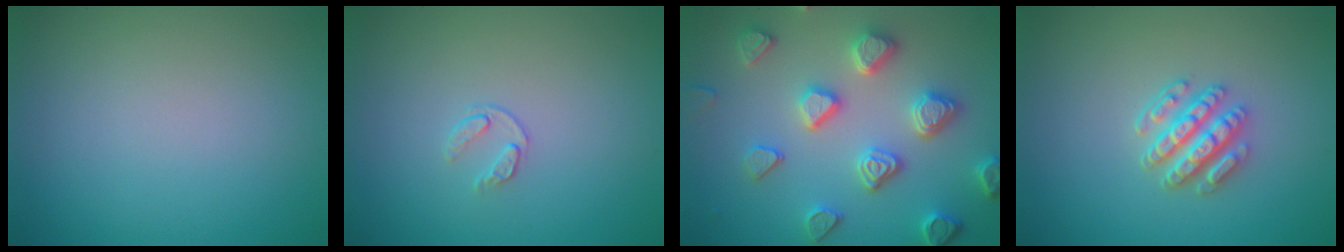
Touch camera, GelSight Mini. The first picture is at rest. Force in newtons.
{"total": 0.9, "press": 0.5, "slide": 0.8}
{"total": 4.9, "press": 4.7, "slide": 1.3}
{"total": 3.8, "press": 3.2, "slide": 2.0}